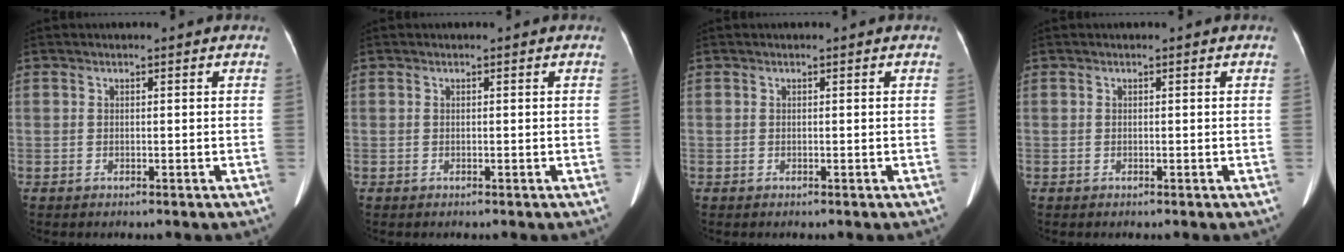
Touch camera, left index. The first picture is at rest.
{"total": 0.0}
{"total": 0.0}
{"total": 0.0}